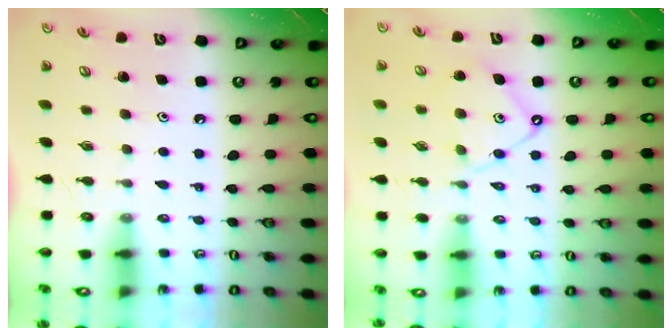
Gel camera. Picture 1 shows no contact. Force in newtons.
{"total": 9.9, "press": 9.9, "slide": 0.8}